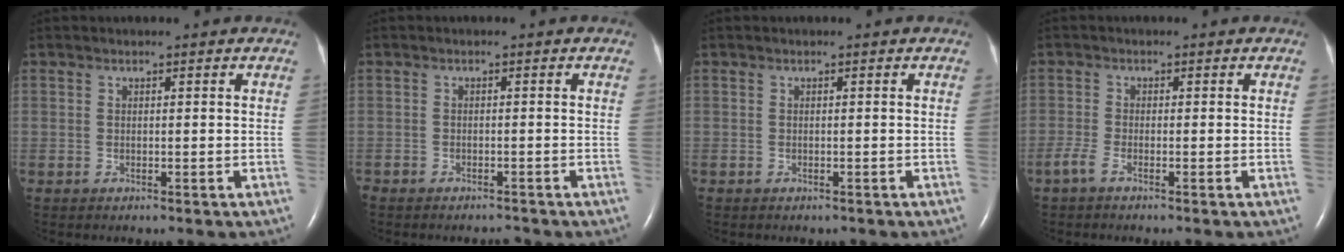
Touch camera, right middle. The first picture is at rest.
{"total": 1.9, "force": [-1.8, 0.4, 0.3], "torque": [-0.007, -0.005, -0.027]}
{"total": 0.6, "force": [-0.5, 0.3, 0.2], "torque": [-0.009, 0.000, -0.008]}
{"total": 1.1, "force": [-0.8, 0.1, 0.8], "torque": [-0.023, -0.003, -0.018]}